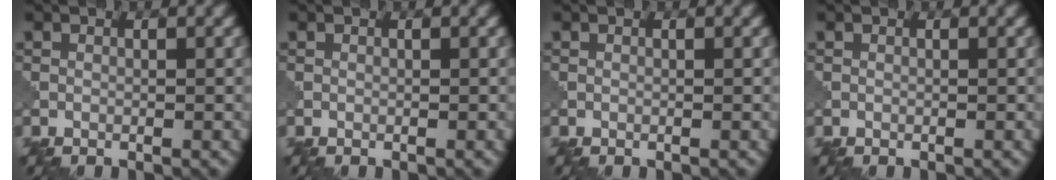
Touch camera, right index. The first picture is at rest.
{"total": 0.0}
{"total": 0.0}
{"total": 0.0}